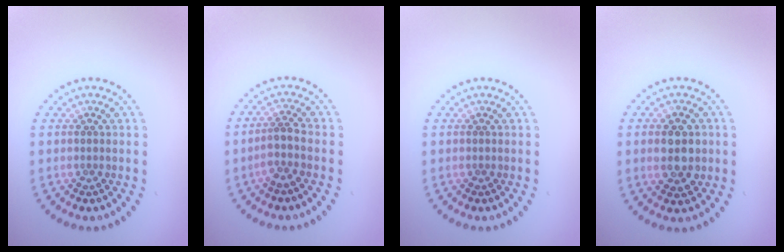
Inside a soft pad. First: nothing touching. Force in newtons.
{"total": 2.1, "press": 1.5, "slide": 1.4}
{"total": 0.0}
{"total": 3.7, "press": 3.7, "slide": 0.2}